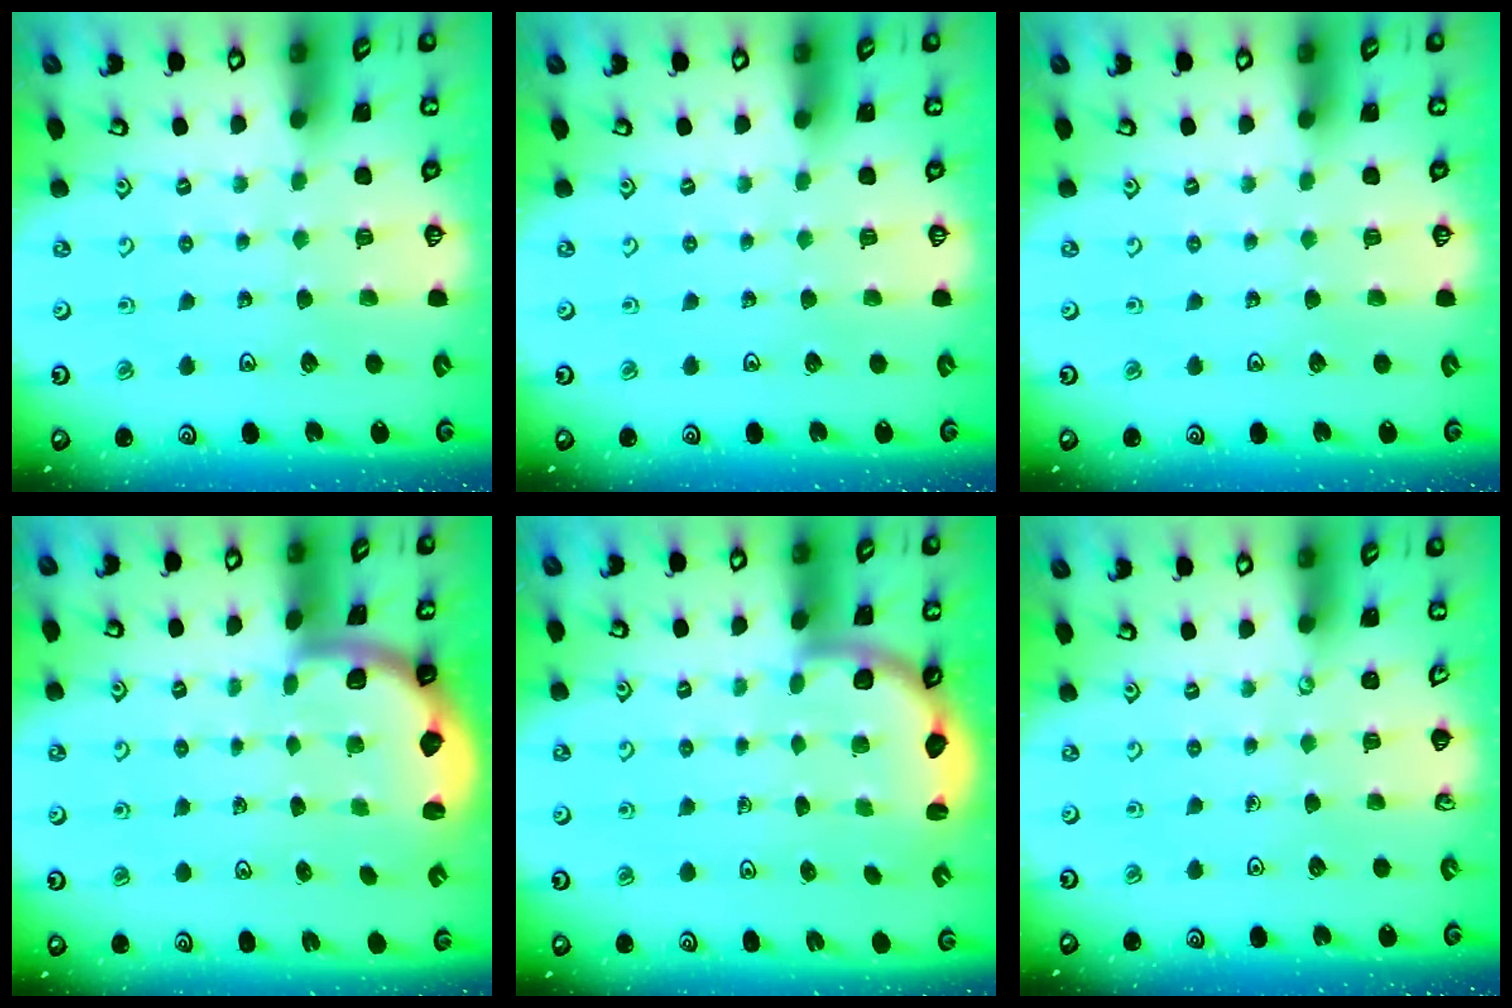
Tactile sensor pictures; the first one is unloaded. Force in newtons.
{"total": 0.0}
{"total": 0.0}
{"total": 2.0, "press": 2.0, "slide": 0.5}
{"total": 3.5, "press": 2.8, "slide": 2.0}
{"total": 0.0}